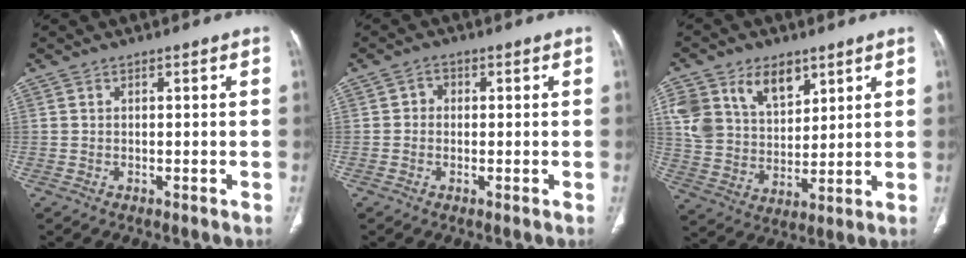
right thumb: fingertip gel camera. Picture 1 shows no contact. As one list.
[{"total": 1.9, "force": [0.0, 1.7, 0.8], "torque": [0.000, 0.006, -0.006]}, {"total": 14.8, "force": [7.5, 9.8, 8.3], "torque": [-0.129, -0.023, 0.155]}]